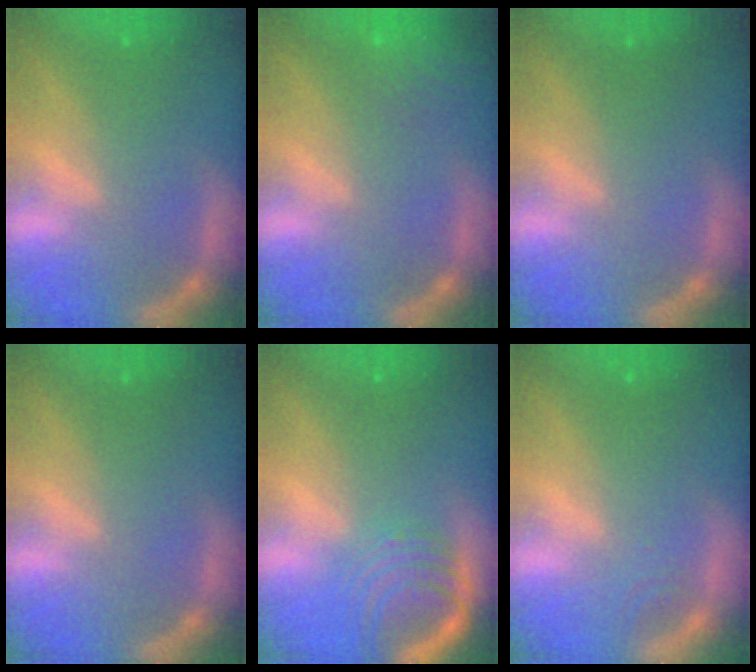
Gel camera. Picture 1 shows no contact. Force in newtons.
{"total": 9.5}
{"total": 0.0}
{"total": 0.0}
{"total": 7.6}
{"total": 1.0}